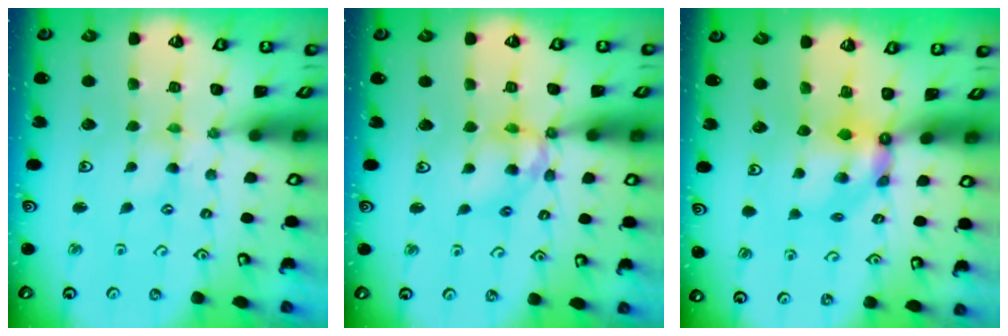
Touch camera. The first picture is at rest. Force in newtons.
{"total": 12.4, "press": 12.4, "slide": 1.1}
{"total": 5.5, "press": 5.5, "slide": 0.3}